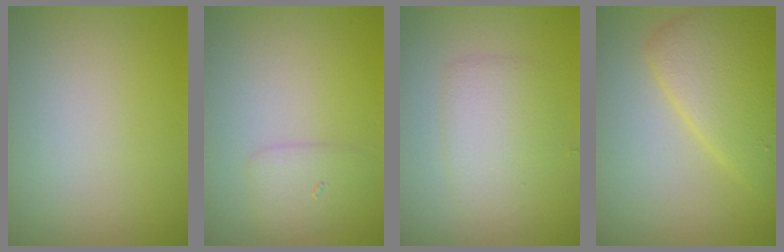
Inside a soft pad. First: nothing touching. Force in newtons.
{"total": 1.8, "press": 1.8, "slide": 0.1}
{"total": 2.9, "press": 2.9, "slide": 0.2}
{"total": 4.7, "press": 4.7, "slide": 0.2}